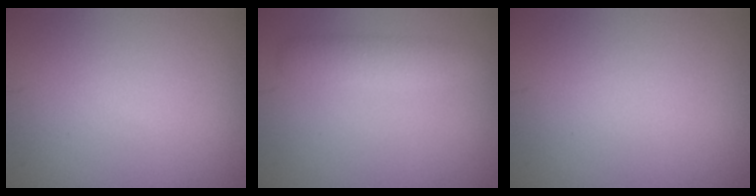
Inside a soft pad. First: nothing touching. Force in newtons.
{"total": 2.7, "press": 2.7, "slide": 0.1}
{"total": 0.0}